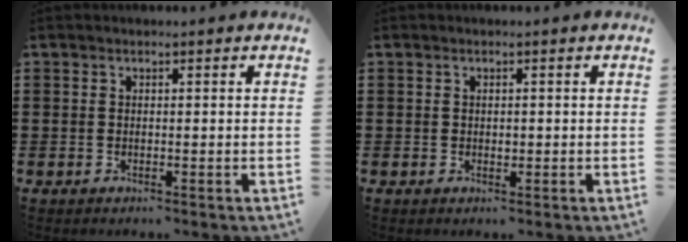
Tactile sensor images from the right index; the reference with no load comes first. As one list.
[{"total": 0.9, "force": [0.1, 0.6, 0.7], "torque": [-0.016, 0.003, 0.002]}]